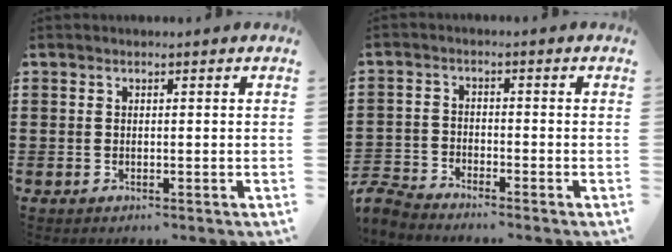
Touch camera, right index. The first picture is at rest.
{"total": 3.4, "force": [-3.4, 0.6, 0.1], "torque": [-0.029, -0.005, -0.079]}